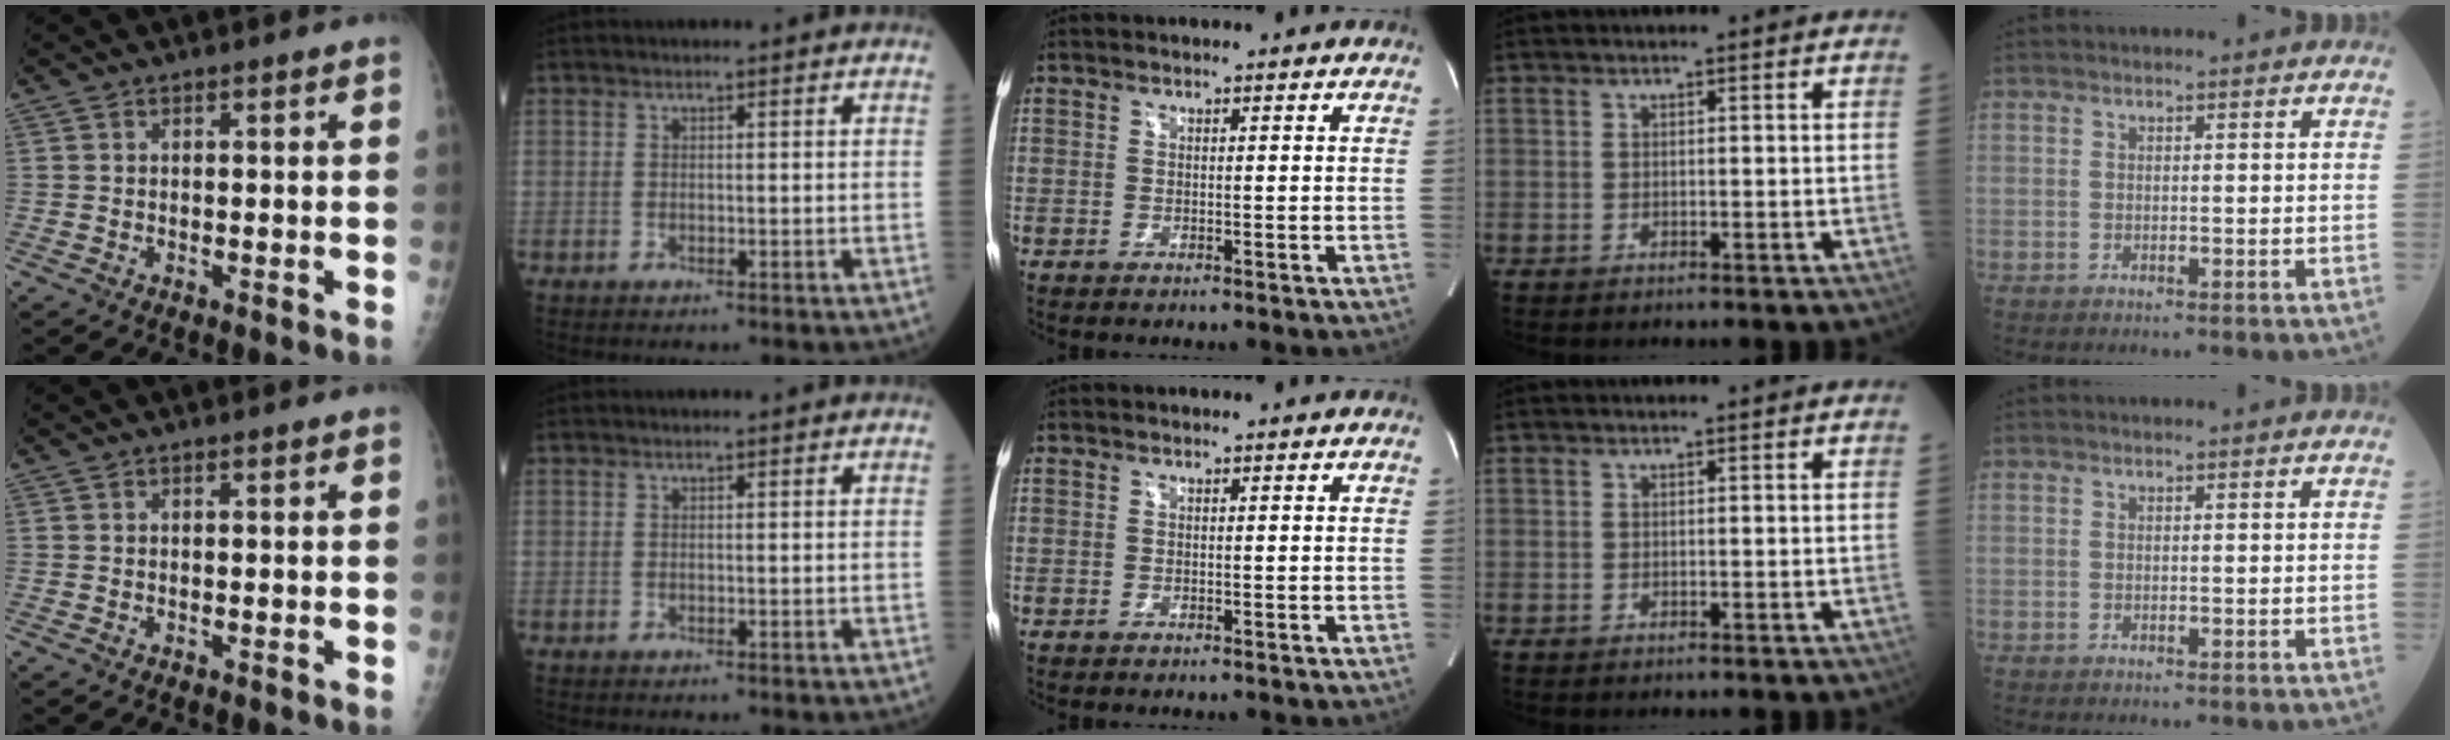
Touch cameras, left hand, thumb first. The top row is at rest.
{}